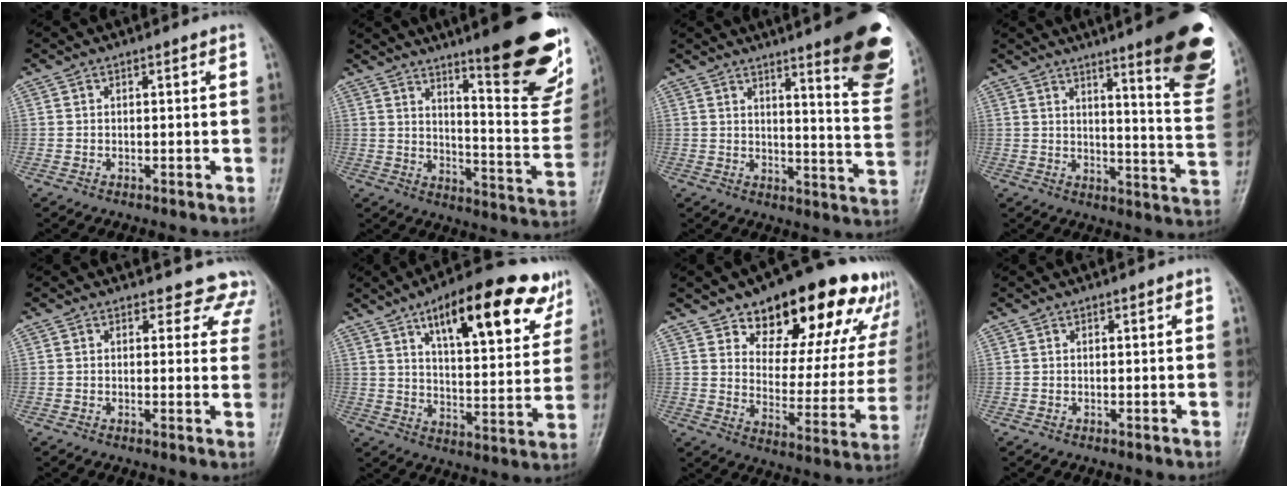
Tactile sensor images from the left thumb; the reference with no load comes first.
{"total": 23.5, "force": [15.1, 4.7, 17.4], "torque": [-0.197, -0.097, 0.210]}
{"total": 18.1, "force": [11.4, 3.1, 13.7], "torque": [-0.137, -0.073, 0.140]}
{"total": 19.8, "force": [12.0, 3.1, 15.5], "torque": [-0.165, -0.072, 0.152]}
{"total": 7.9, "force": [6.9, 3.9, 0.0], "torque": [0.058, -0.029, 0.042]}
{"total": 22.4, "force": [12.5, 8.0, 16.8], "torque": [-0.200, -0.034, 0.183]}
{"total": 23.6, "force": [15.8, 11.3, 13.4], "torque": [-0.130, -0.070, 0.215]}
{"total": 0.5, "force": [0.3, 0.4, 0.2], "torque": [0.004, -0.001, 0.001]}